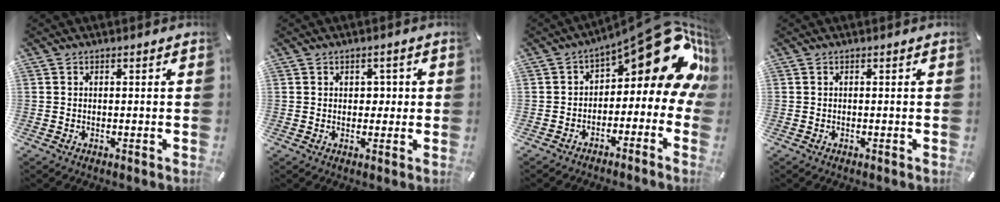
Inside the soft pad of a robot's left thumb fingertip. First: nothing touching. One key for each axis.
{"total": 2.6, "fx": 0.3, "fy": 2.1, "fz": 1.5, "tx": -0.007, "ty": -0.003, "tz": -0.003}
{"total": 16.0, "fx": 7.0, "fy": 7.0, "fz": 12.6, "tx": -0.152, "ty": -0.052, "tz": 0.113}
{"total": 0.0}